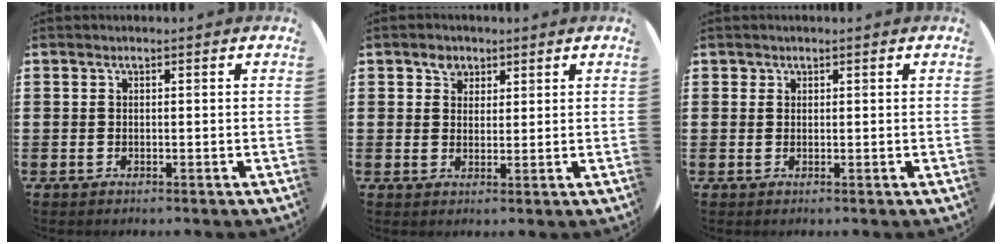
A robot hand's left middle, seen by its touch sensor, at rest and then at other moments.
{"total": 2.4, "force": [1.8, 1.6, 0.3], "torque": [0.008, -0.003, 0.031]}
{"total": 0.6, "force": [0.5, 0.4, -0.1], "torque": [0.009, 0.000, 0.008]}